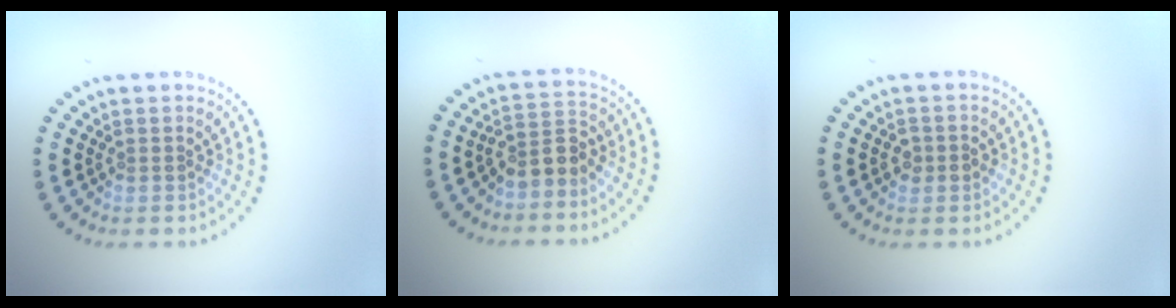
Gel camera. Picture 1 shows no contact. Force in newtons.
{"total": 2.8, "press": 2.4, "slide": 1.3}
{"total": 1.5, "press": 1.5, "slide": 0.2}